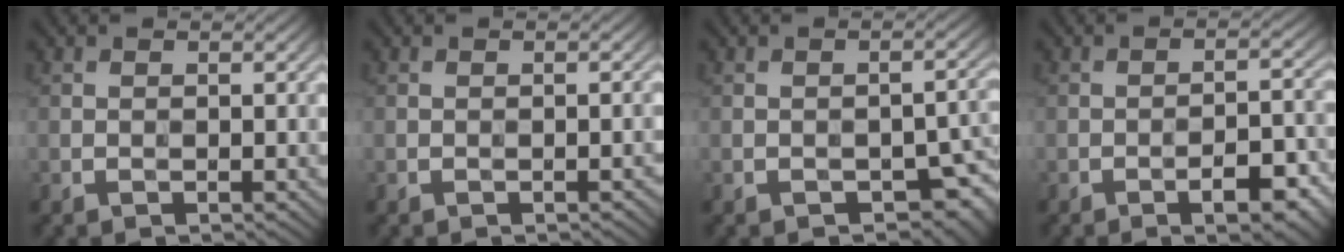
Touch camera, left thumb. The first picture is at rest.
{"total": 0.5, "force": [-0.3, 0.0, 0.4], "torque": [-0.005, 0.003, -0.005]}
{"total": 5.0, "force": [-2.7, 2.4, 3.5], "torque": [-0.039, -0.001, -0.030]}
{"total": 5.9, "force": [-3.3, 1.7, 4.6], "torque": [-0.063, 0.008, -0.045]}